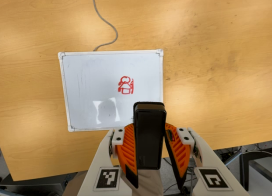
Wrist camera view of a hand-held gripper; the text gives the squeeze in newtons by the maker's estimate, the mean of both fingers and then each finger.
{"total": 6.1, "left": 4.8, "right": 7.4}